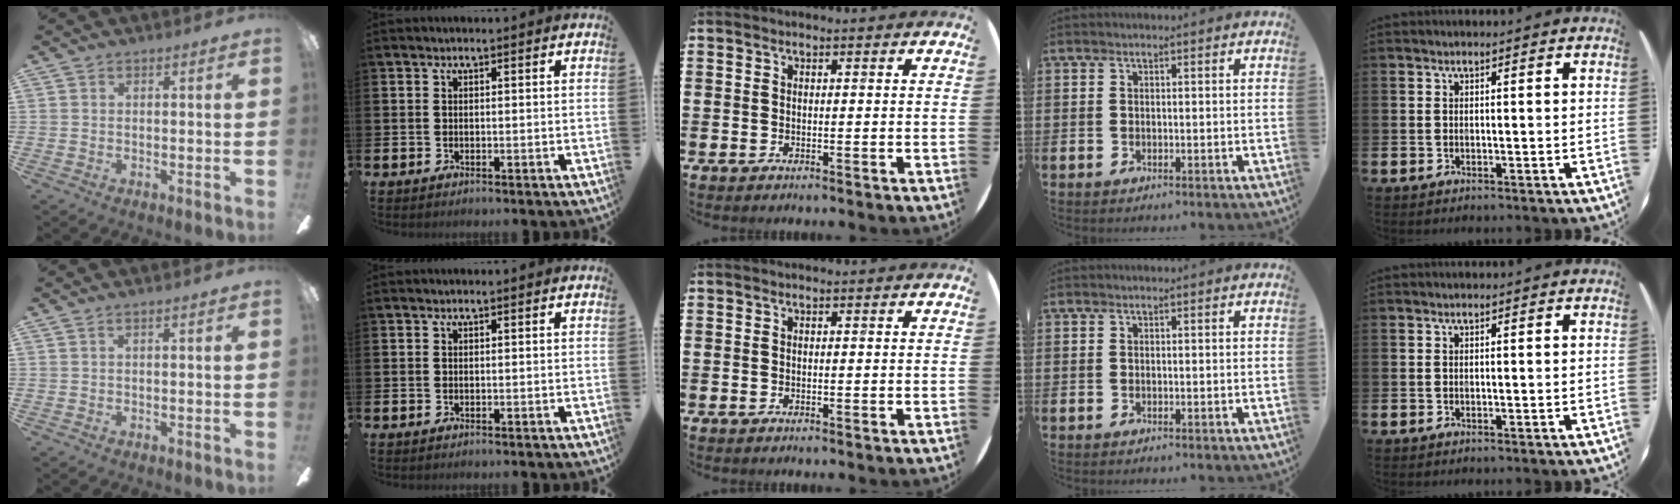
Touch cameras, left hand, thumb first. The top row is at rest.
{"thumb": {"total": 0.5, "force": [0.1, 0.1, 0.5], "torque": [-0.009, 0.001, 0.002]}}